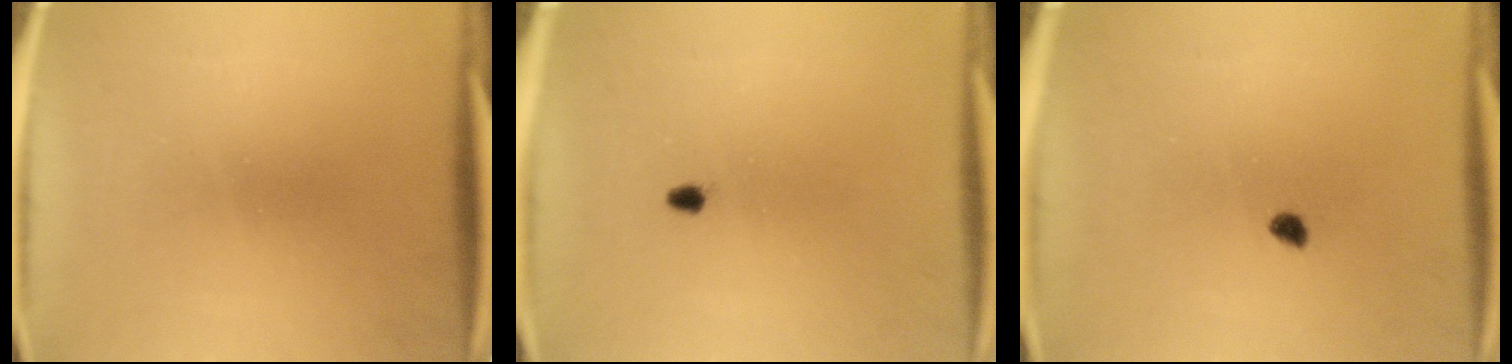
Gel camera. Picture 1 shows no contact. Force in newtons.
{"total": 0.9}
{"total": 1.3}